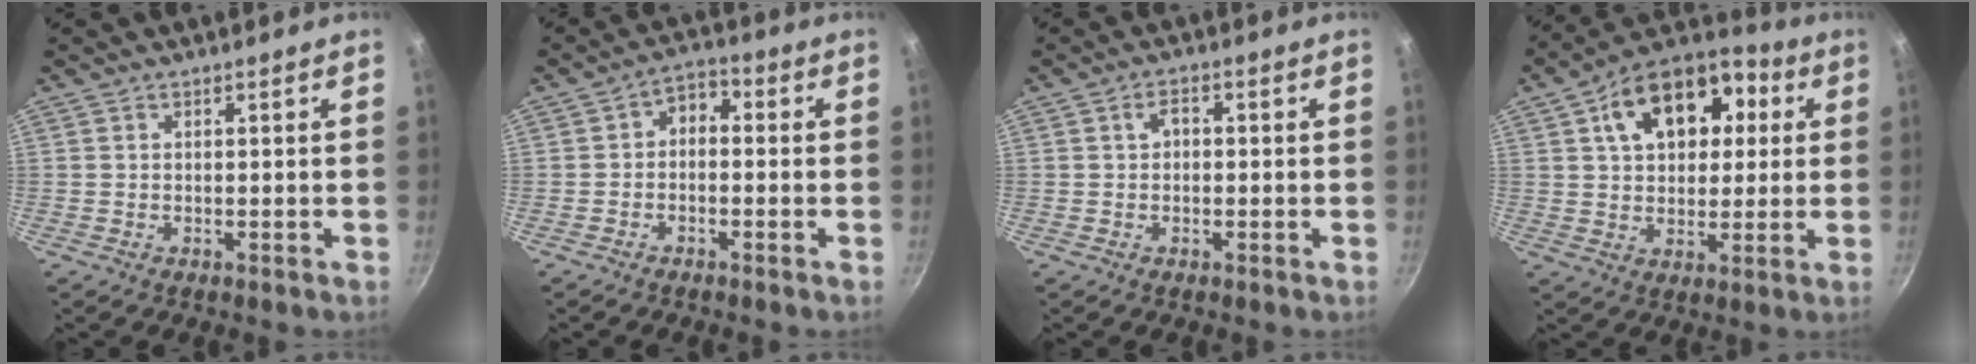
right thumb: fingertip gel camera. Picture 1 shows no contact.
{"total": 4.1, "force": [-0.5, 2.9, 2.8], "torque": [-0.030, 0.021, -0.020]}
{"total": 2.4, "force": [0.1, 1.7, 1.7], "torque": [-0.022, 0.011, -0.001]}
{"total": 17.9, "force": [5.4, 11.9, 12.2], "torque": [-0.167, 0.017, 0.073]}